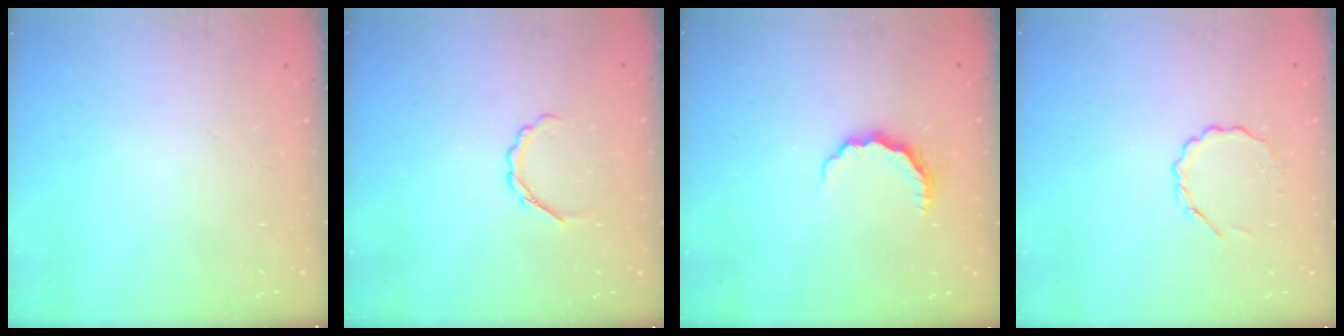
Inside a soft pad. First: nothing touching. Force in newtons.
{"total": 3.0, "press": 2.8, "slide": 0.9}
{"total": 5.7, "press": 5.7, "slide": 0.8}
{"total": 3.6, "press": 3.4, "slide": 1.3}